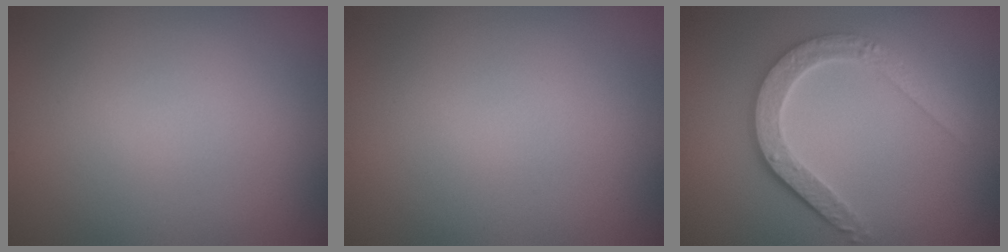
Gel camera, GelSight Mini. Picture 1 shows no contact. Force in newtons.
{"total": 0.0}
{"total": 4.7, "press": 3.6, "slide": 3.0}